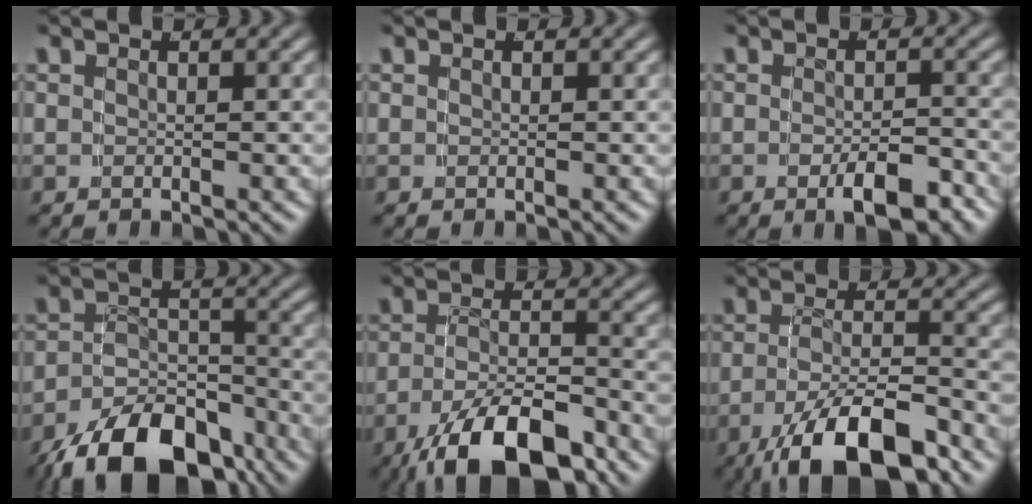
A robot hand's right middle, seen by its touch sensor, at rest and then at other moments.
{"total": 0.0}
{"total": 3.7, "force": [-2.3, 0.9, 2.8], "torque": [-0.033, -0.003, -0.038]}
{"total": 11.6, "force": [-7.8, 5.9, 6.2], "torque": [-0.088, -0.028, -0.110]}
{"total": 10.1, "force": [-5.9, 4.3, 7.0], "torque": [-0.105, -0.027, -0.075]}
{"total": 9.6, "force": [-5.0, 3.9, 7.1], "torque": [-0.115, -0.026, -0.060]}